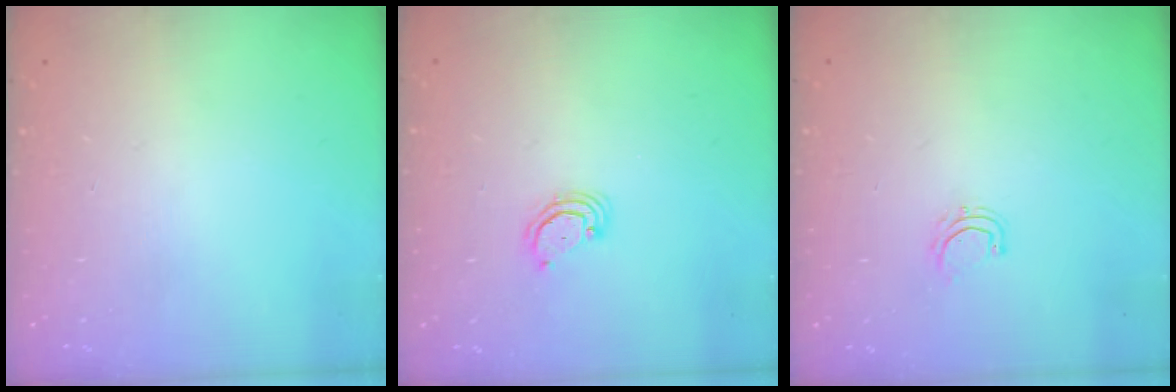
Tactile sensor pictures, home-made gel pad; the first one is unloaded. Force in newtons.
{"total": 2.9, "press": 2.9, "slide": 0.3}
{"total": 4.8, "press": 4.7, "slide": 0.7}